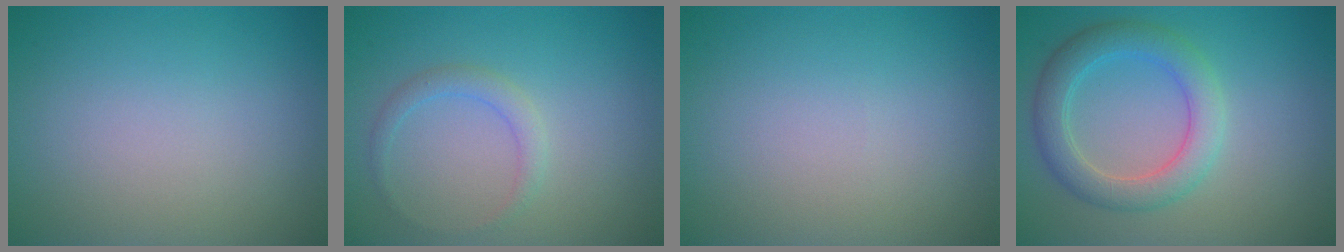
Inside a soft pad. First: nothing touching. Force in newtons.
{"total": 1.5, "press": 1.5, "slide": 0.0}
{"total": 0.0}
{"total": 4.2, "press": 4.2, "slide": 0.1}